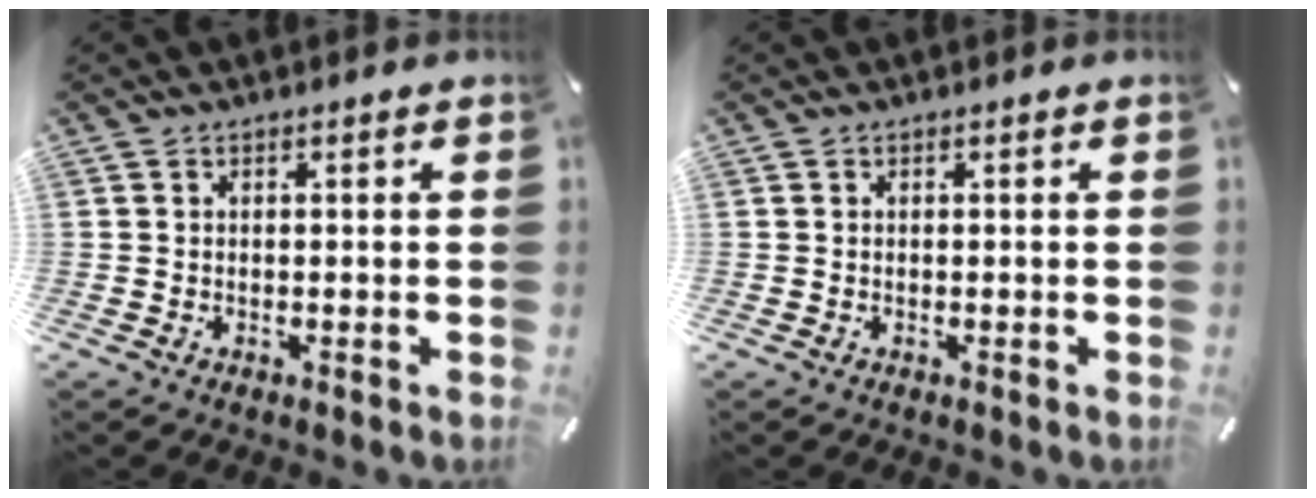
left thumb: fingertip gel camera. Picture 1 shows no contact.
{"total": 0.0}